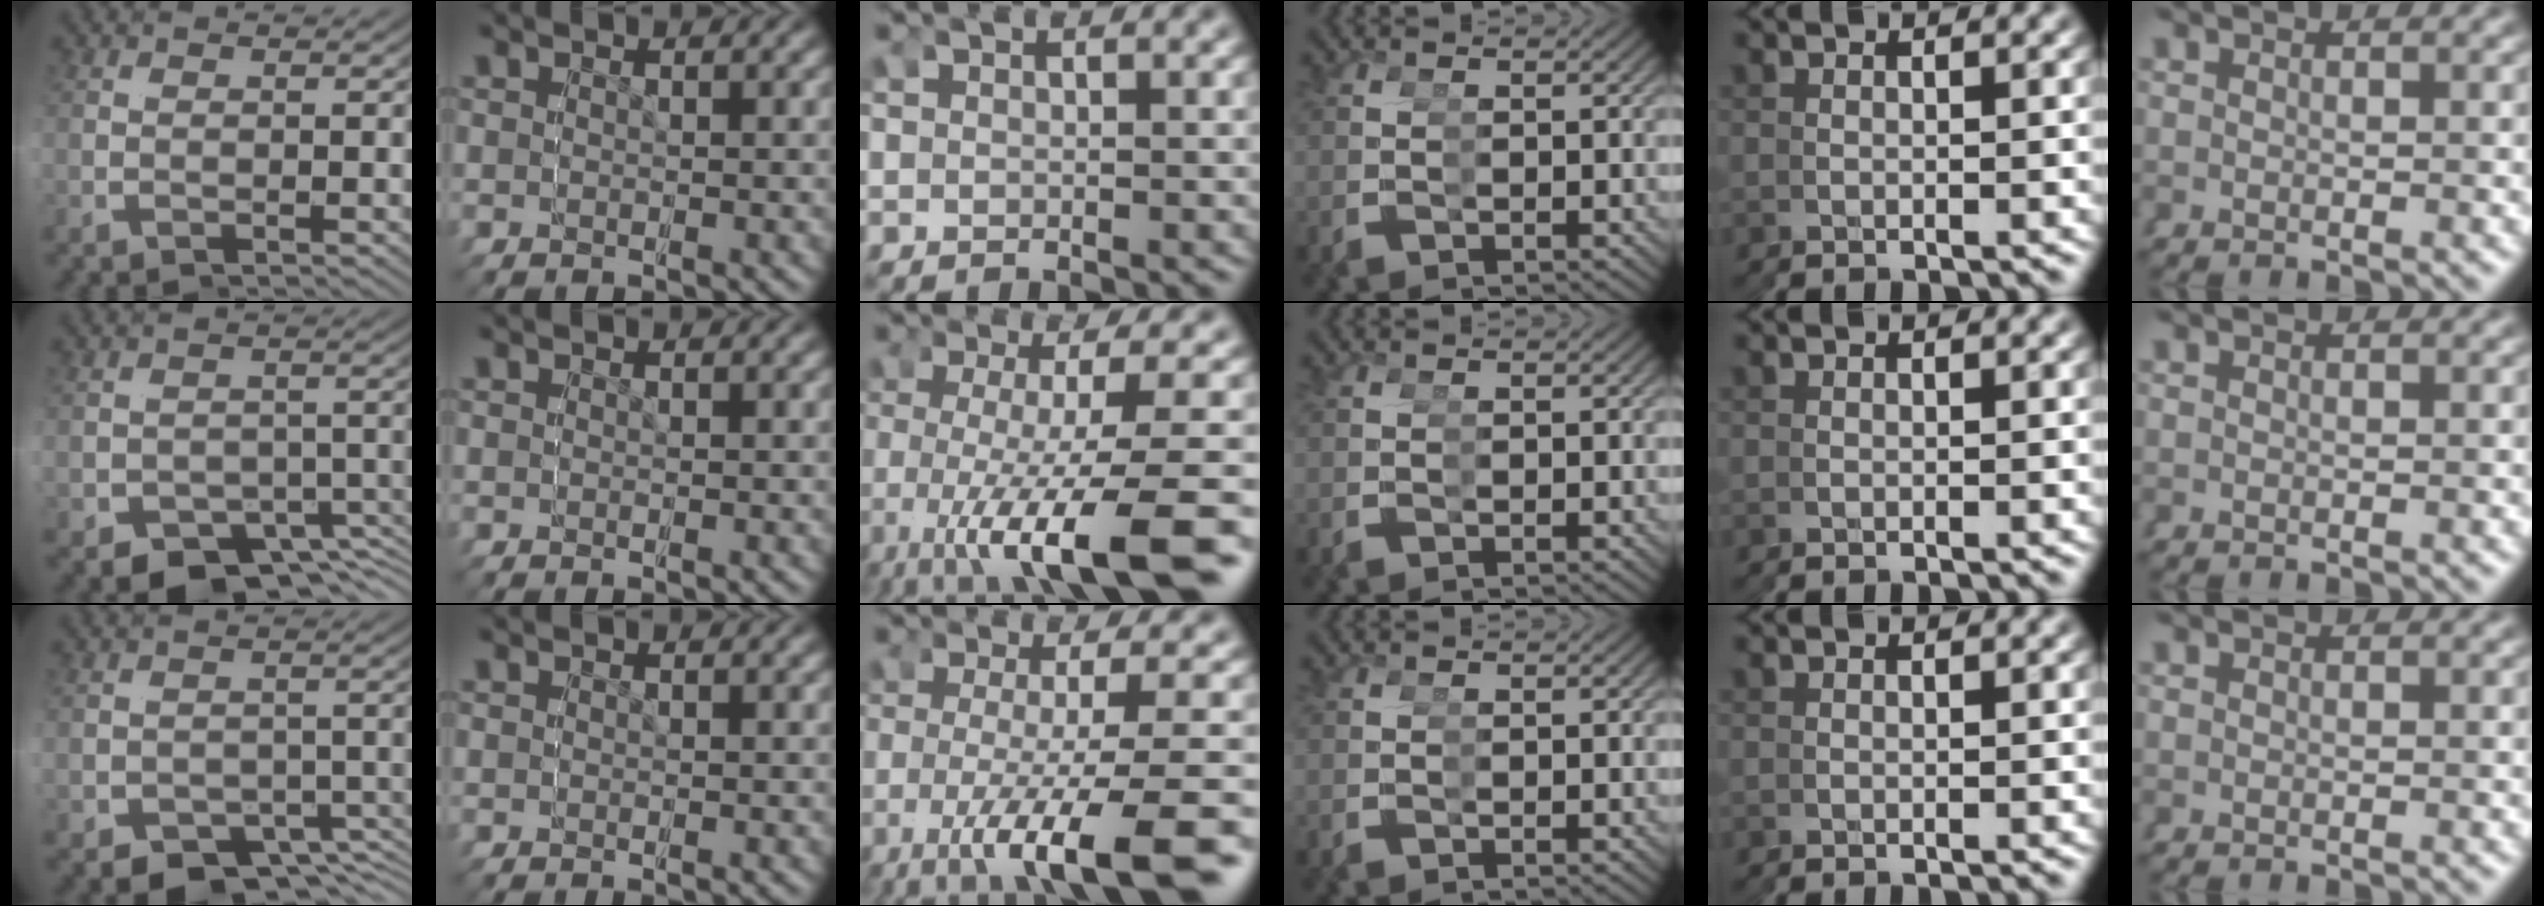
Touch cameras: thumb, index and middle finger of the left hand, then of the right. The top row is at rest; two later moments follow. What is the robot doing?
{"motion": "grasp_and_lifting", "object": "glue stick"}